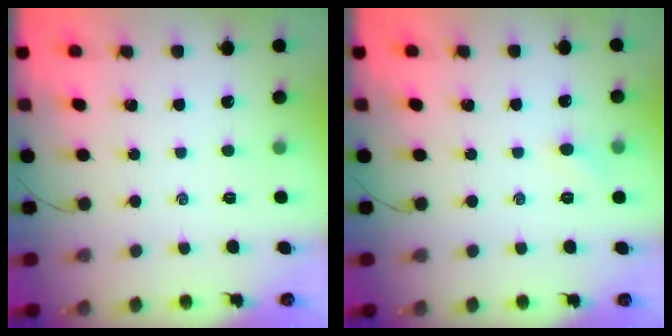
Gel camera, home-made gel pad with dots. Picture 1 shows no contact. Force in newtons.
{"total": 3.7, "press": 3.5, "slide": 1.2}